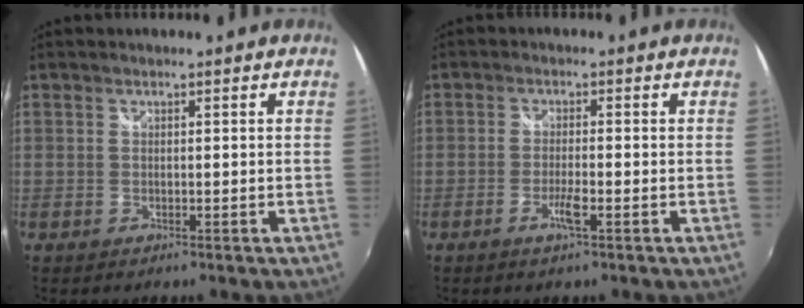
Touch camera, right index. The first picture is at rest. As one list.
[{"total": 2.6, "force": [-1.3, 0.1, 2.3], "torque": [-0.048, -0.003, -0.025]}]